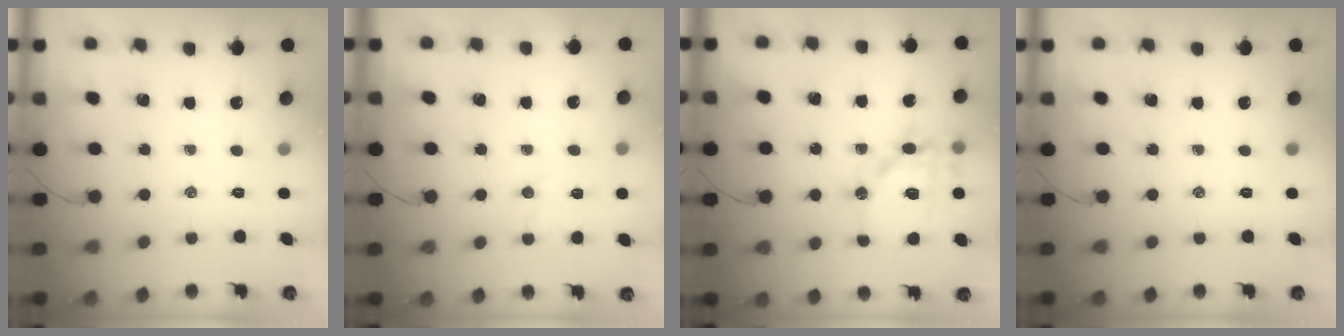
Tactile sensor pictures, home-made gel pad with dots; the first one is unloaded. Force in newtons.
{"total": 4.5, "press": 4.4, "slide": 0.9}
{"total": 15.9, "press": 15.6, "slide": 3.2}
{"total": 0.0}